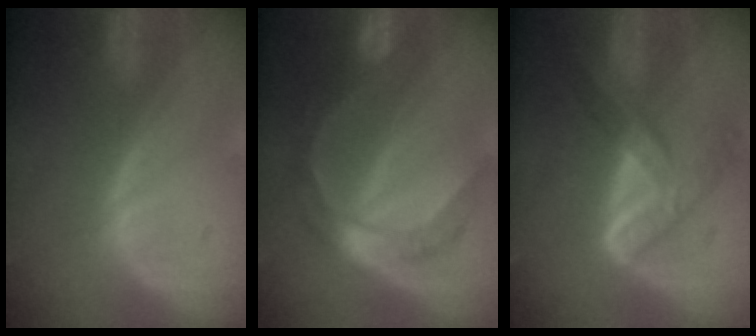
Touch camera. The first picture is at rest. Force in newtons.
{"total": 8.2, "press": 8.2, "slide": 0.9}
{"total": 7.5, "press": 6.2, "slide": 4.2}